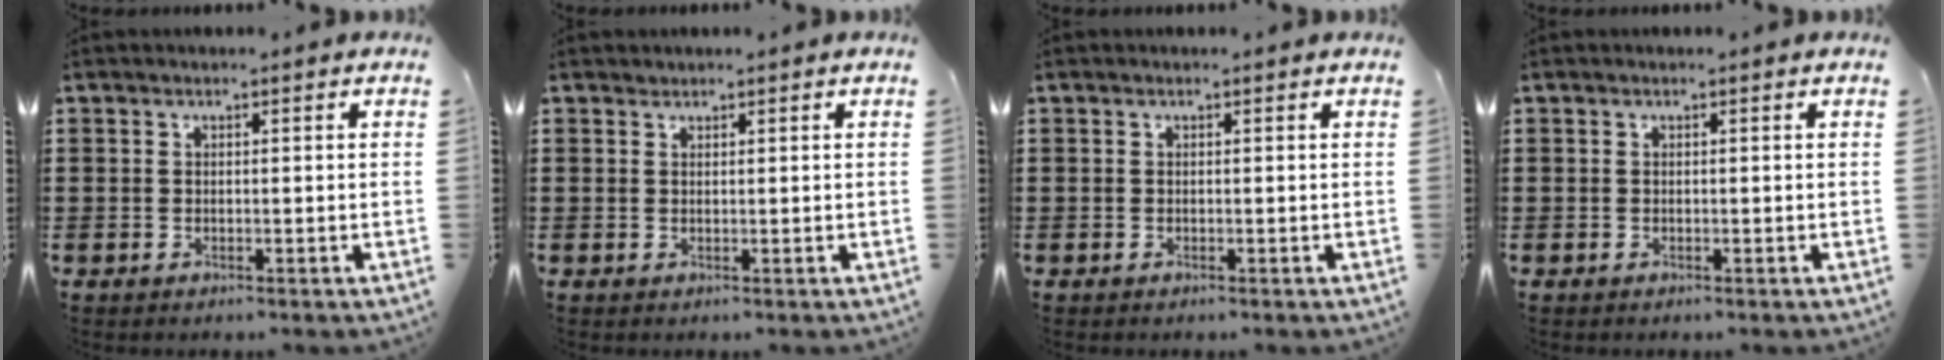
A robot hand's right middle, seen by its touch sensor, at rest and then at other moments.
{"total": 0.7, "force": [0.7, 0.1, -0.2], "torque": [0.002, -0.002, 0.013]}
{"total": 0.0}
{"total": 0.0}